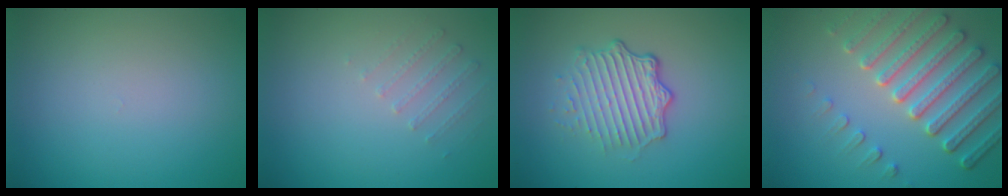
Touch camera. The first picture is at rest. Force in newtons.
{"total": 1.1, "press": 0.7, "slide": 0.8}
{"total": 4.8, "press": 3.3, "slide": 3.4}
{"total": 6.3, "press": 5.2, "slide": 3.6}